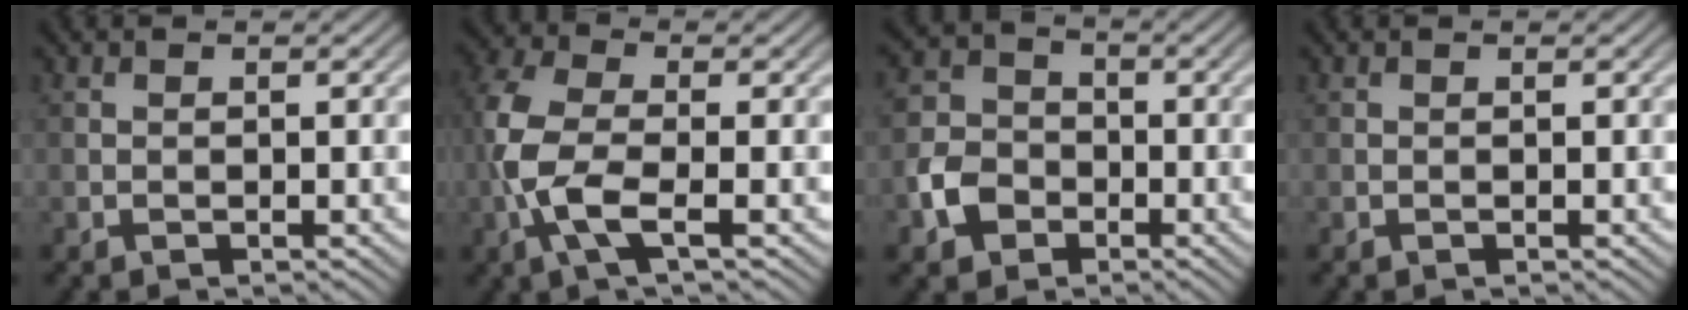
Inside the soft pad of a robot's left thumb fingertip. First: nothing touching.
{"total": 7.6, "force": [-1.9, 3.0, 6.7], "torque": [-0.170, 0.009, -0.051]}
{"total": 5.6, "force": [-2.3, 4.5, 2.4], "torque": [-0.062, 0.000, -0.058]}
{"total": 0.0}